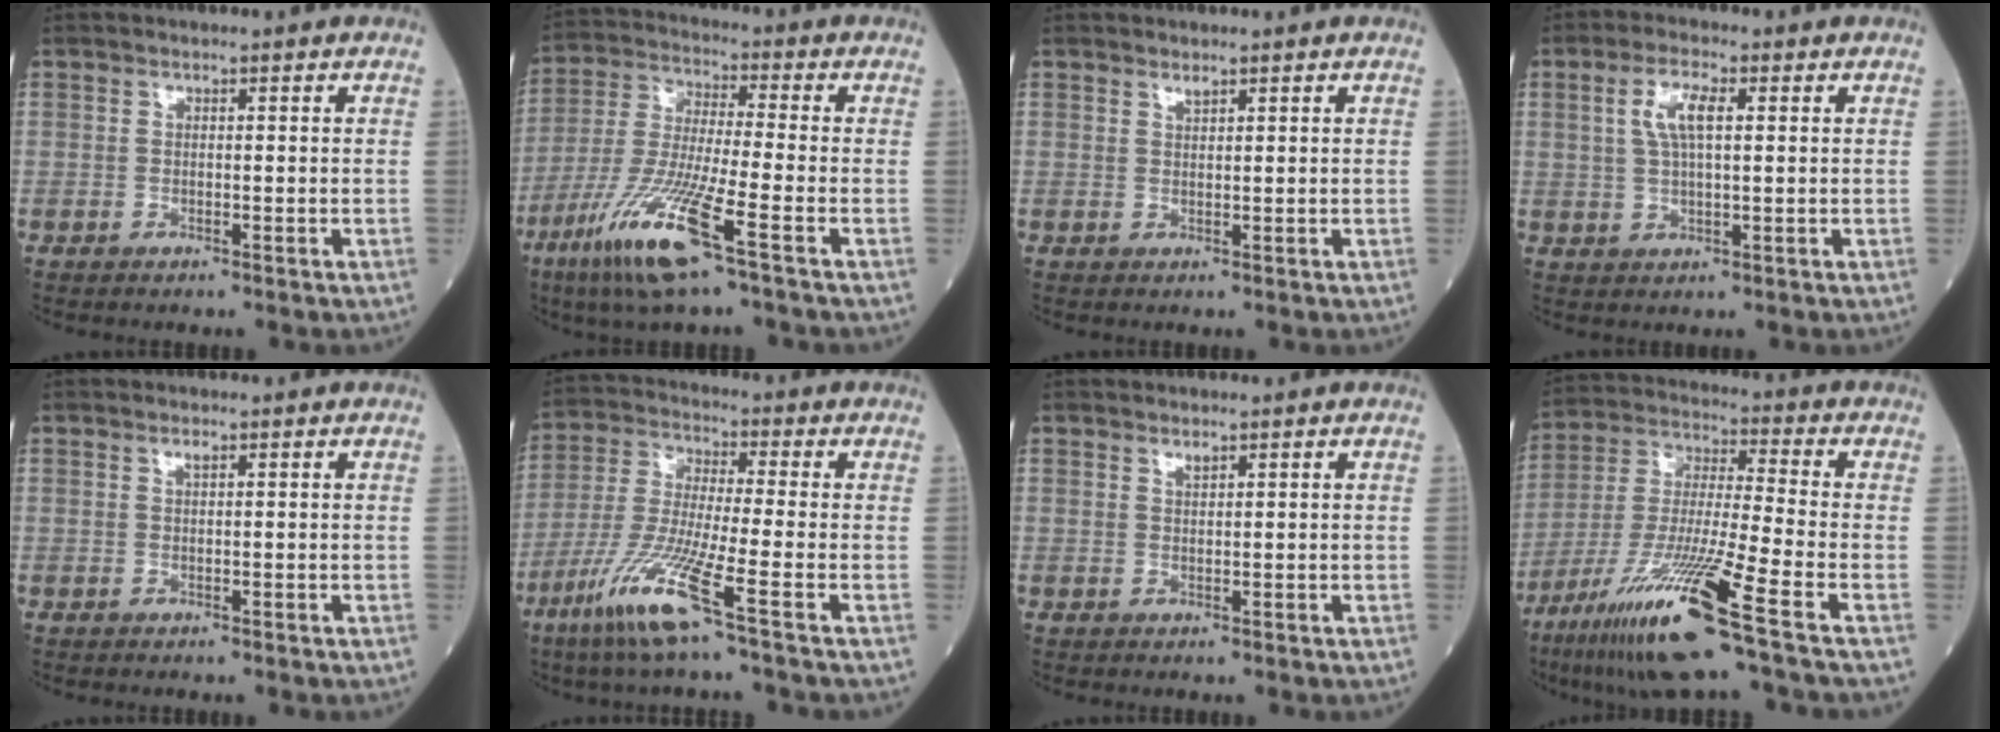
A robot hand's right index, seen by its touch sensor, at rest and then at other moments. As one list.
[{"total": 13.3, "force": [-7.0, 0.0, 11.3], "torque": [-0.242, -0.032, -0.137]}, {"total": 0.9, "force": [0.8, 0.1, 0.4], "torque": [-0.007, -0.005, 0.015]}, {"total": 5.1, "force": [1.5, 1.3, 4.7], "torque": [-0.102, 0.008, 0.033]}, {"total": 0.7, "force": [0.4, 0.1, 0.5], "torque": [-0.011, 0.000, 0.007]}, {"total": 11.3, "force": [-6.1, -1.0, 9.4], "torque": [-0.198, -0.033, -0.128]}, {"total": 0.9, "force": [0.7, 0.1, 0.5], "torque": [-0.011, -0.004, 0.015]}, {"total": 17.7, "force": [-10.0, -0.8, 14.6], "torque": [-0.306, -0.050, -0.187]}]